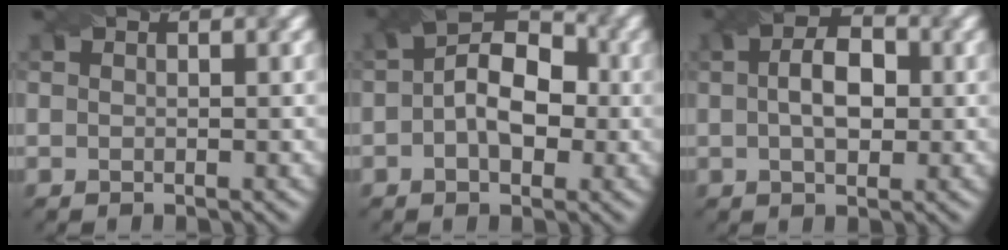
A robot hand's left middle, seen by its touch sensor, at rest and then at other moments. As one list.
[{"total": 5.6, "force": [-0.6, 3.7, 4.2], "torque": [-0.041, 0.018, -0.003]}, {"total": 3.6, "force": [-0.3, 2.4, 2.8], "torque": [-0.037, 0.010, 0.004]}]